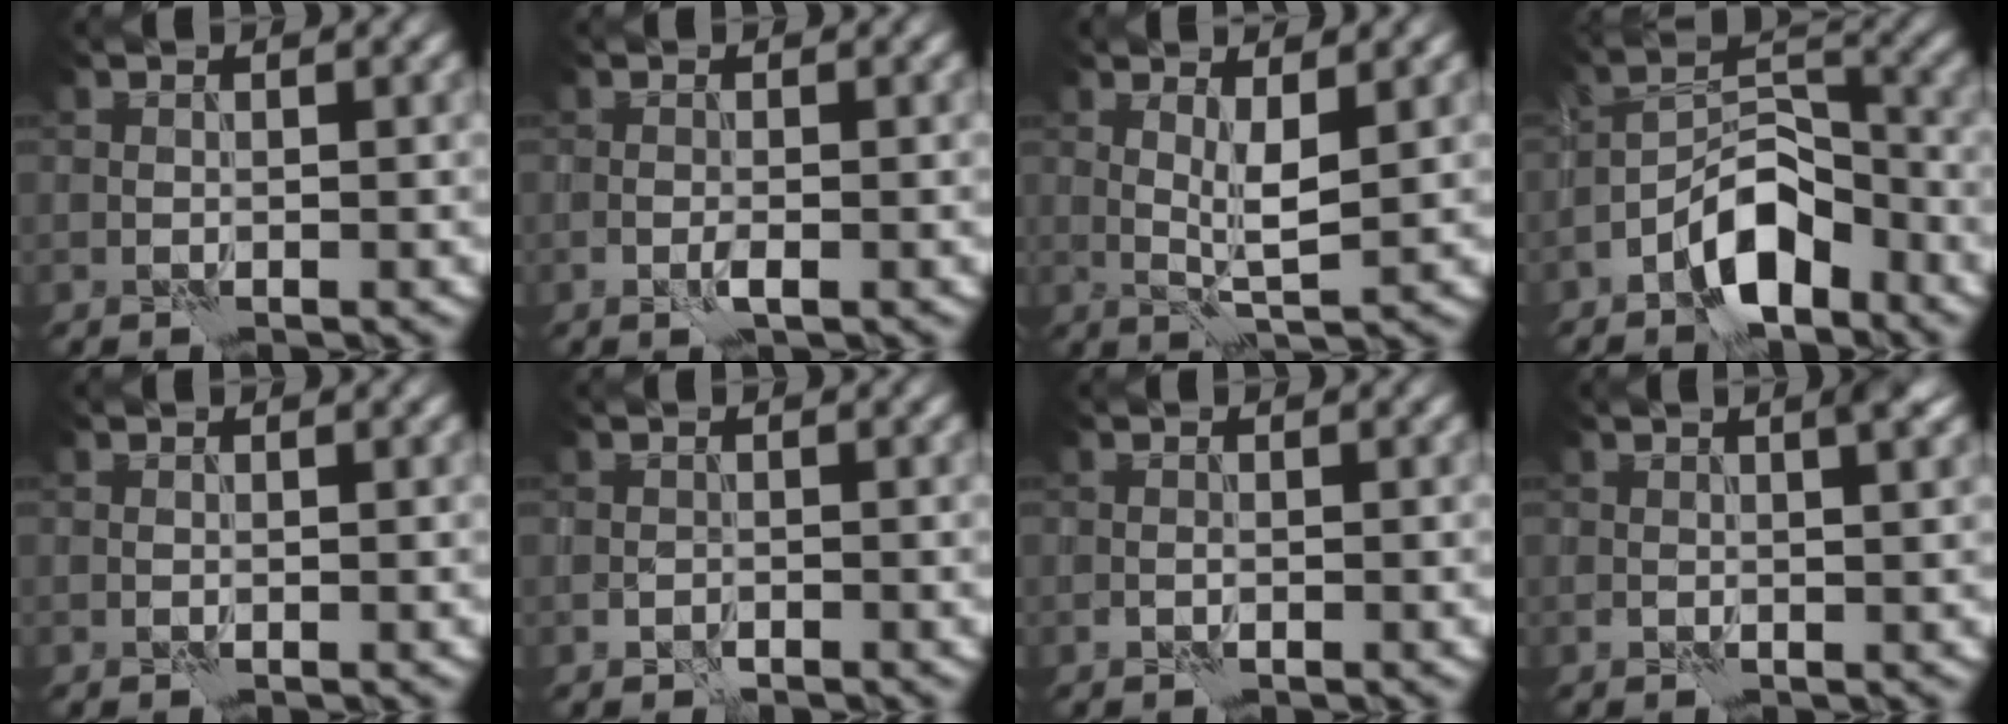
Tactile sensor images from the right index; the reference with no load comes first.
{"total": 1.3, "force": [-0.6, 0.2, 1.1], "torque": [-0.024, 0.000, -0.014]}
{"total": 2.6, "force": [0.7, 0.5, 2.5], "torque": [-0.047, -0.008, 0.015]}
{"total": 6.7, "force": [-4.1, 2.9, 4.5], "torque": [-0.069, 0.014, -0.081]}
{"total": 0.0}
{"total": 0.9, "force": [-0.7, 0.4, 0.4], "torque": [-0.007, 0.002, -0.015]}
{"total": 0.8, "force": [-0.5, 0.2, 0.5], "torque": [-0.011, 0.003, -0.011]}
{"total": 1.9, "force": [0.5, 0.3, 1.8], "torque": [-0.026, 0.003, 0.004]}